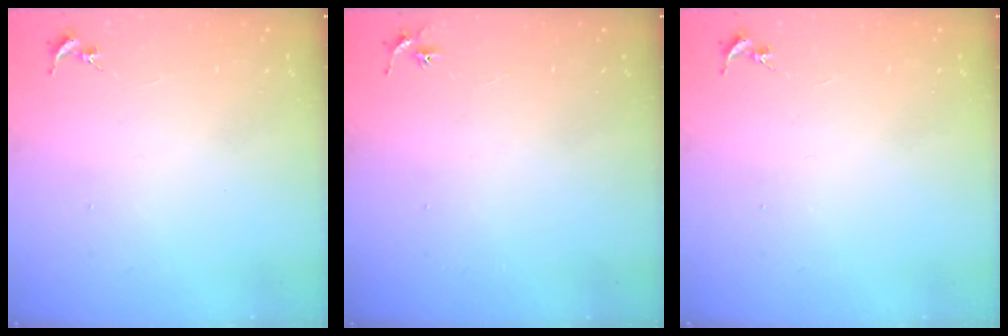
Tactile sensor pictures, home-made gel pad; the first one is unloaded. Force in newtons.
{"total": 2.9, "press": 2.9, "slide": 0.3}
{"total": 0.0}